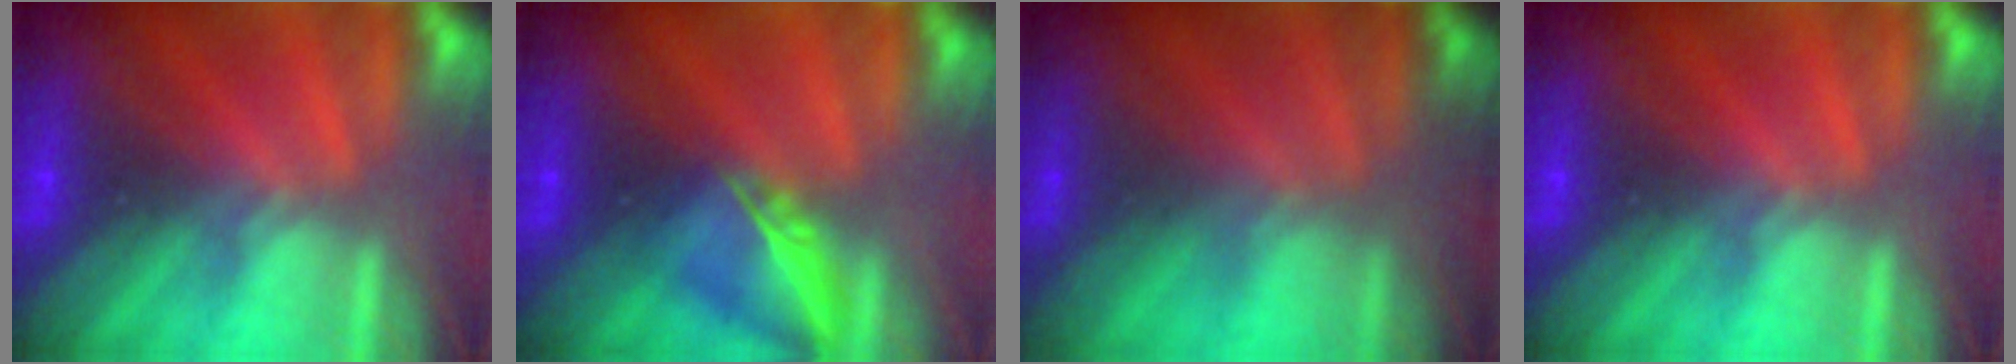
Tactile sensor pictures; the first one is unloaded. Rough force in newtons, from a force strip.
{"total": 6.4}
{"total": 1.7}
{"total": 0.0}